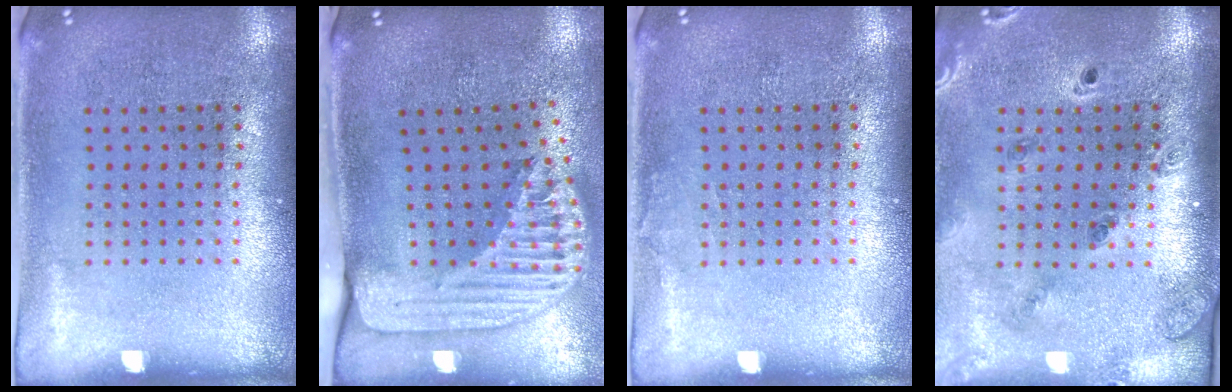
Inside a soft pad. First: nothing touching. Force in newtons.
{"total": 2.6, "press": 1.9, "slide": 1.8}
{"total": 0.5, "press": 0.5, "slide": 0.1}
{"total": 1.4, "press": 1.3, "slide": 0.2}